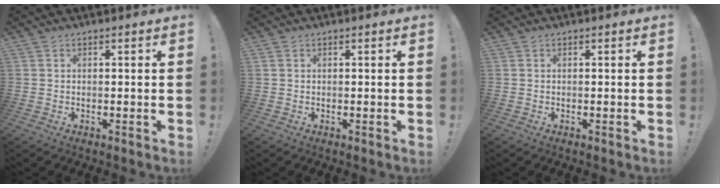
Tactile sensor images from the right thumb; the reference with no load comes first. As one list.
[{"total": 0.0}, {"total": 0.0}]